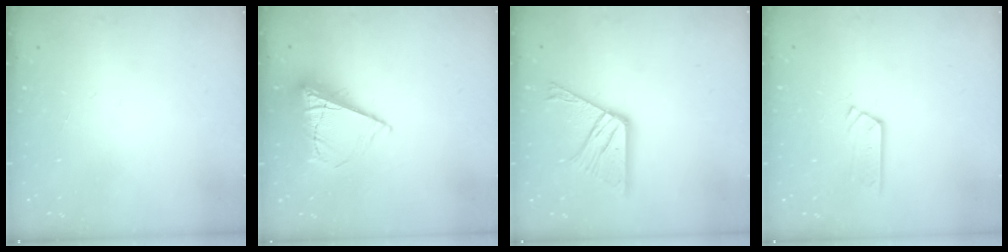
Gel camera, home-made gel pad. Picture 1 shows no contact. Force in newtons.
{"total": 10.8, "press": 10.7, "slide": 1.3}
{"total": 15.3, "press": 15.2, "slide": 1.6}
{"total": 3.8, "press": 3.8, "slide": 0.3}